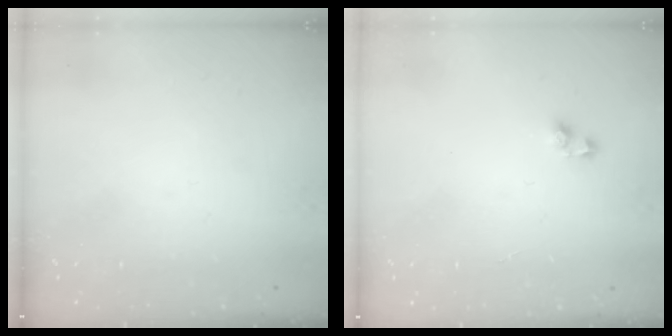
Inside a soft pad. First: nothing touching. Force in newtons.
{"total": 2.9, "press": 2.9, "slide": 0.2}